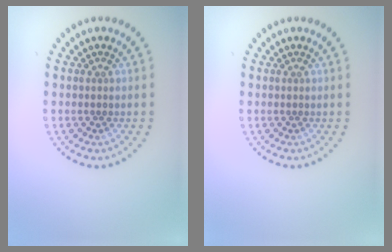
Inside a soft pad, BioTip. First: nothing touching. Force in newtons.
{"total": 0.0}